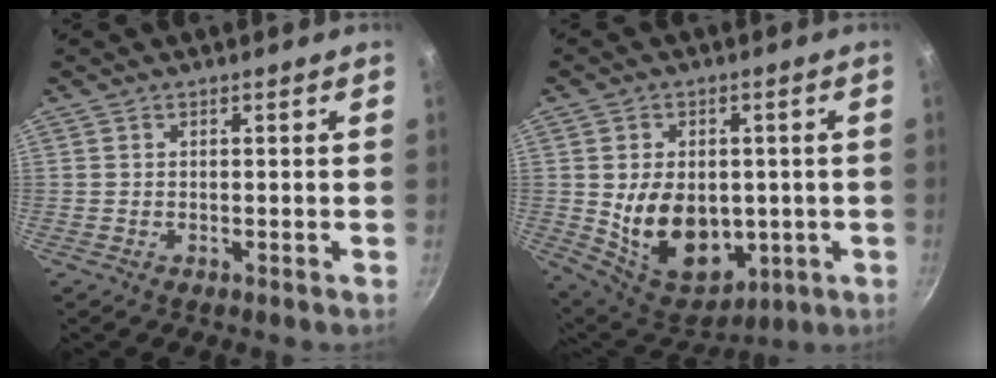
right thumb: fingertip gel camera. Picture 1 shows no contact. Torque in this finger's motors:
{"motor_torque": [-0.45, 1.09, 0.04, -0.02, 0.27]}